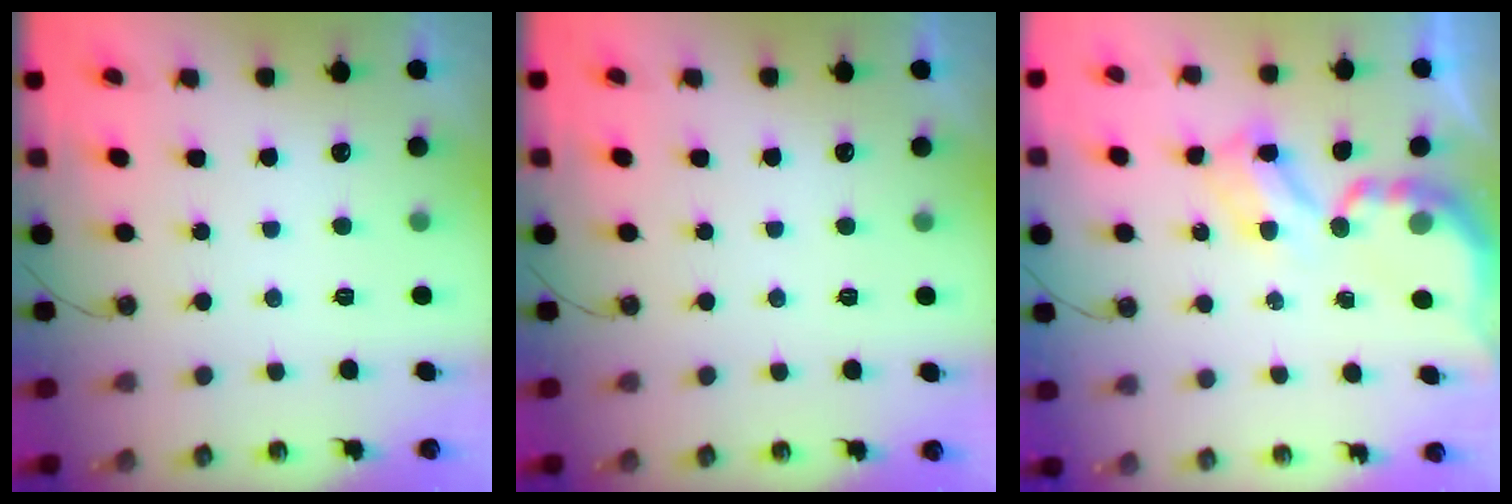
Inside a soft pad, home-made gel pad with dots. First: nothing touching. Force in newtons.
{"total": 0.0}
{"total": 4.9, "press": 4.9, "slide": 0.3}